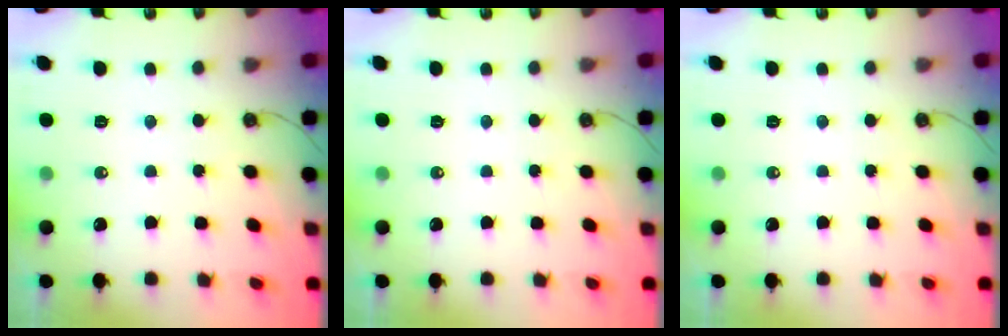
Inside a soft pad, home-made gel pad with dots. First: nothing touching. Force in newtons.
{"total": 0.0}
{"total": 0.0}